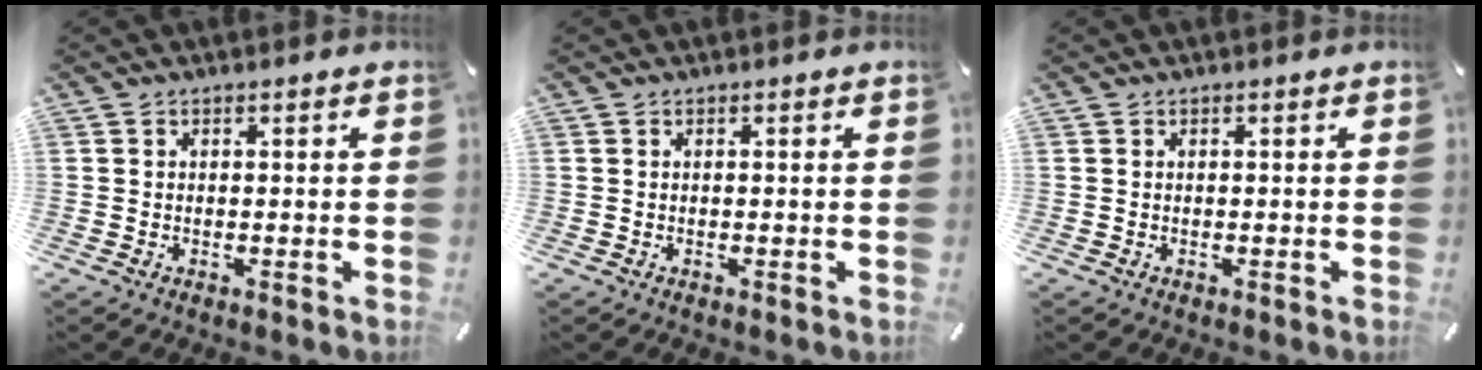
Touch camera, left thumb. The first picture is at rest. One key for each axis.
{"total": 0.0}
{"total": 0.0}